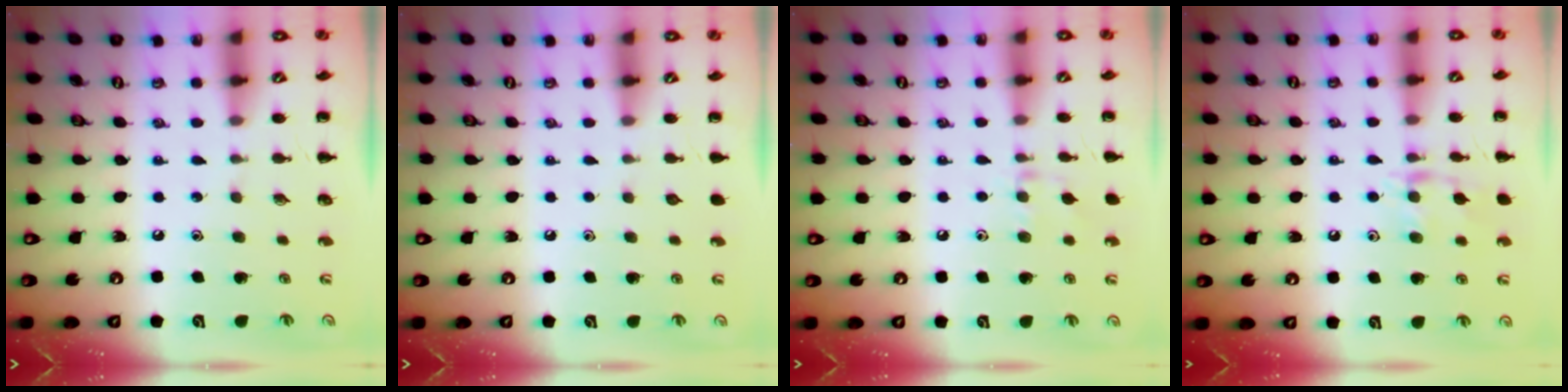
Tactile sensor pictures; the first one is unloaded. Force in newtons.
{"total": 0.0}
{"total": 7.0, "press": 6.7, "slide": 2.1}
{"total": 10.3, "press": 10.2, "slide": 0.7}